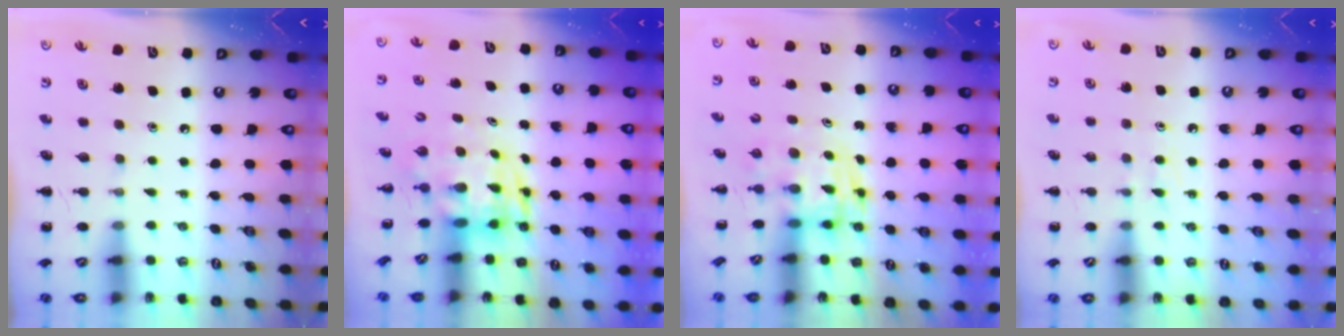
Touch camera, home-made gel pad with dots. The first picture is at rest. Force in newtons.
{"total": 3.6, "press": 3.5, "slide": 0.9}
{"total": 3.4, "press": 3.4, "slide": 0.6}
{"total": 3.5, "press": 3.1, "slide": 1.6}